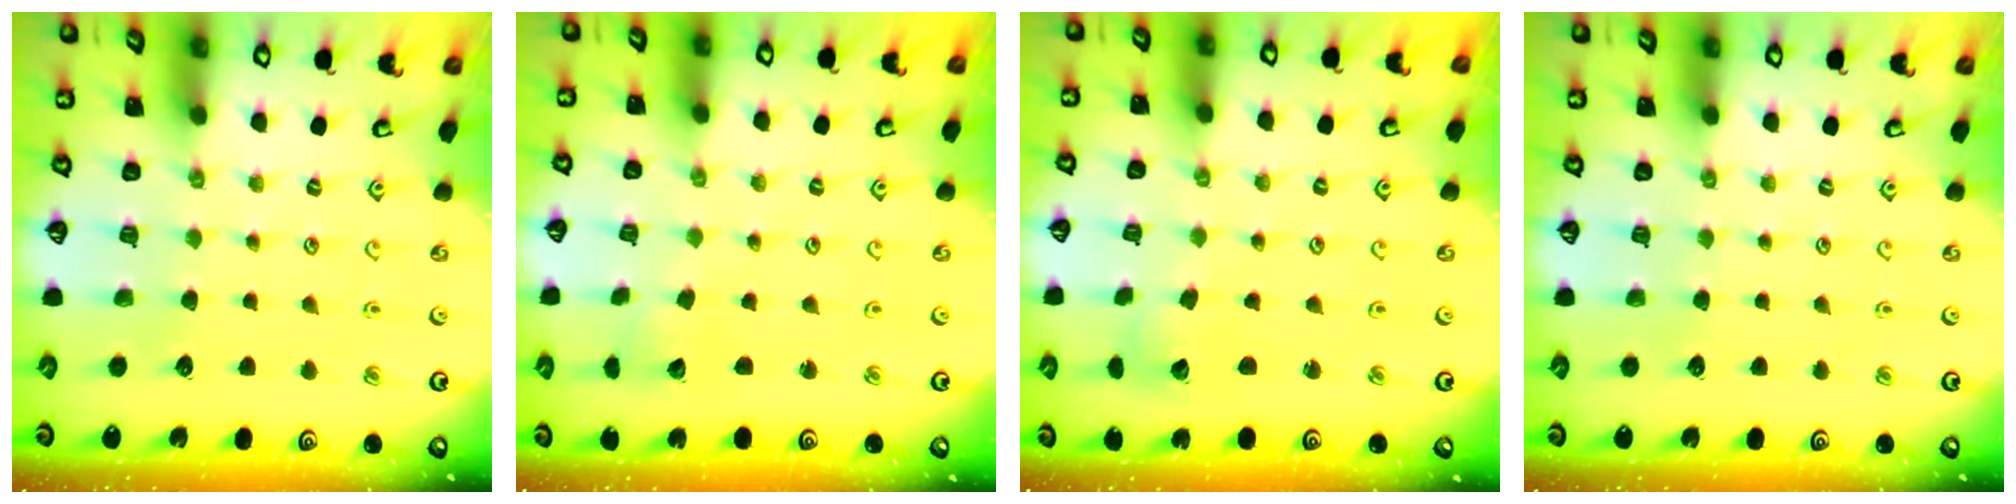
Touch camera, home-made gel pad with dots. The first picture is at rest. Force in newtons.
{"total": 1.7, "press": 1.7, "slide": 0.1}
{"total": 2.2, "press": 2.2, "slide": 0.3}
{"total": 0.0}